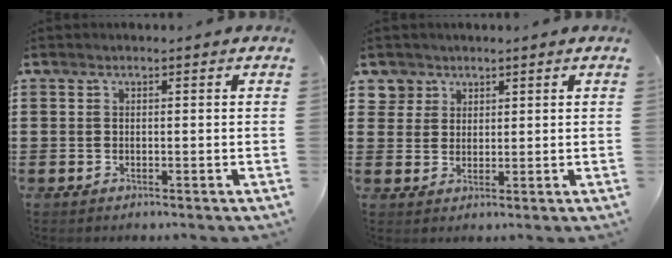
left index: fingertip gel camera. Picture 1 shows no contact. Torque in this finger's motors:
{"motor_torque": [0.00, 0.00, -0.05, -0.04]}